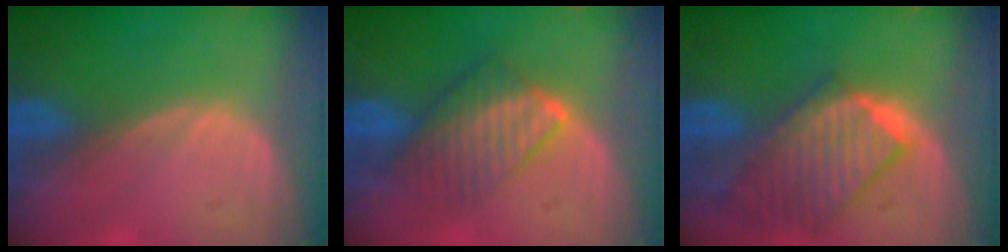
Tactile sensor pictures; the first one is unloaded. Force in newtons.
{"total": 6.4, "press": 6.4, "slide": 0.8}
{"total": 10.0, "press": 8.8, "slide": 4.7}